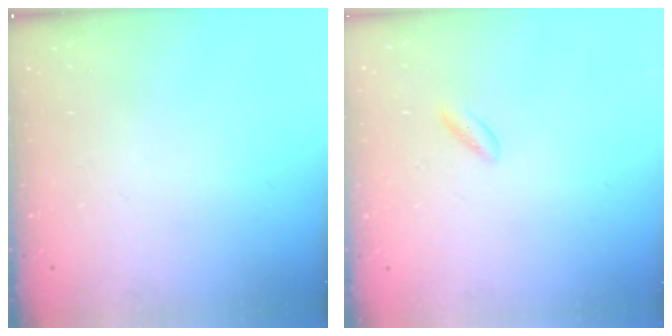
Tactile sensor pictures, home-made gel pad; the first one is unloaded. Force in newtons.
{"total": 0.7, "press": 0.5, "slide": 0.6}